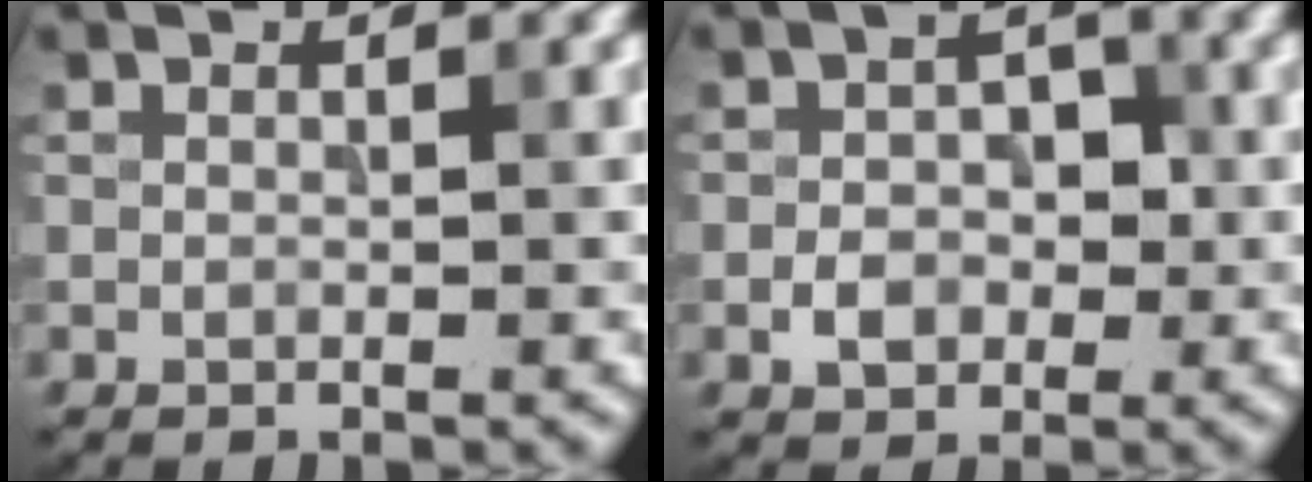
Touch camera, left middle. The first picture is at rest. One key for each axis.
{"total": 3.3, "fx": -0.8, "fy": 2.4, "fz": 2.2, "tx": -0.030, "ty": 0.002, "tz": -0.017}